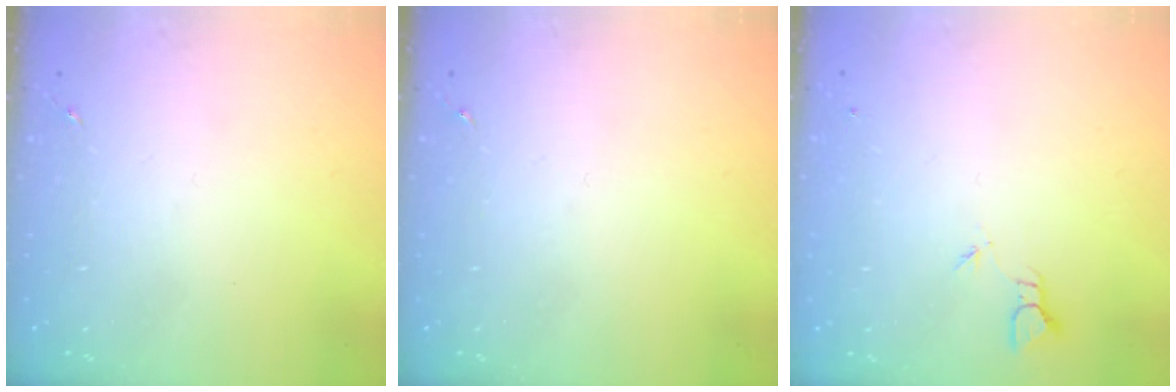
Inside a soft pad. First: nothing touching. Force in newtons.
{"total": 0.0}
{"total": 1.9, "press": 1.9, "slide": 0.1}